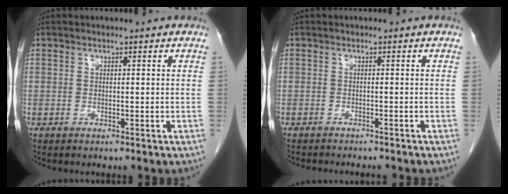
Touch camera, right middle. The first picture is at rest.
{"total": 4.9, "force": [-4.5, 0.9, 1.7], "torque": [-0.022, -0.006, -0.057]}